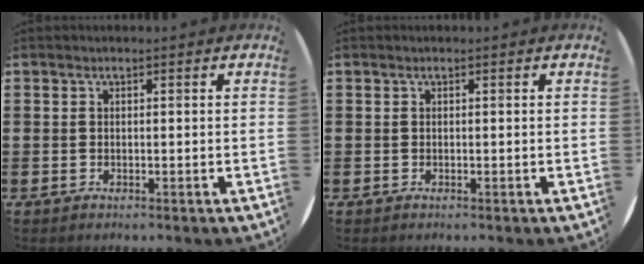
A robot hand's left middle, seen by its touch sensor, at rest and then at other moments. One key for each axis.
{"total": 0.0}